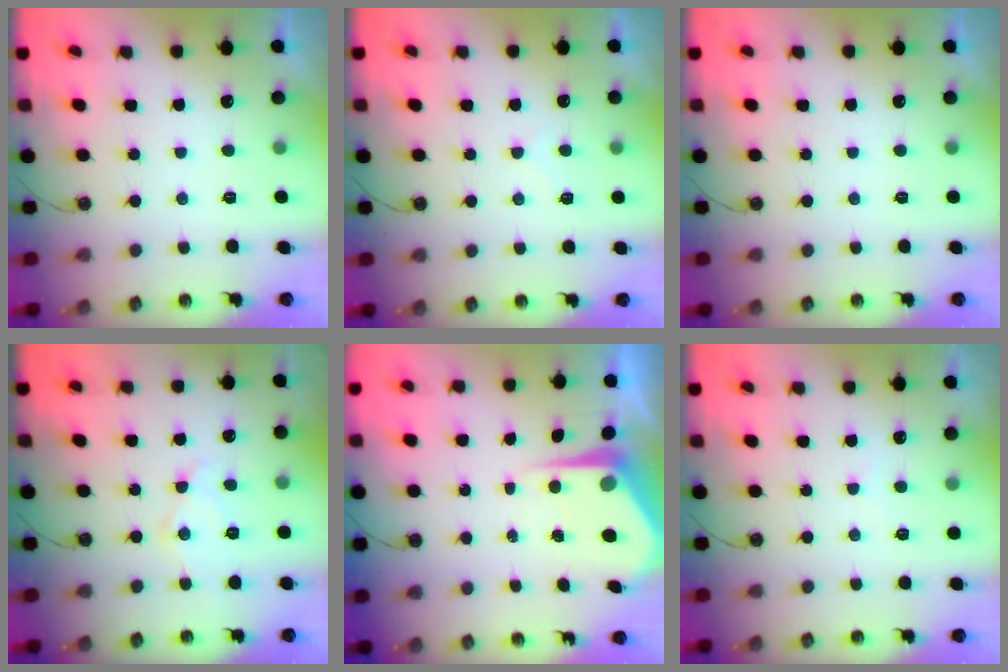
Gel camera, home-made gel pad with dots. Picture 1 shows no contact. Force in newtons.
{"total": 6.5, "press": 6.5, "slide": 0.7}
{"total": 0.0}
{"total": 10.8, "press": 10.7, "slide": 0.9}
{"total": 6.8, "press": 6.7, "slide": 0.6}
{"total": 3.5, "press": 3.4, "slide": 0.5}